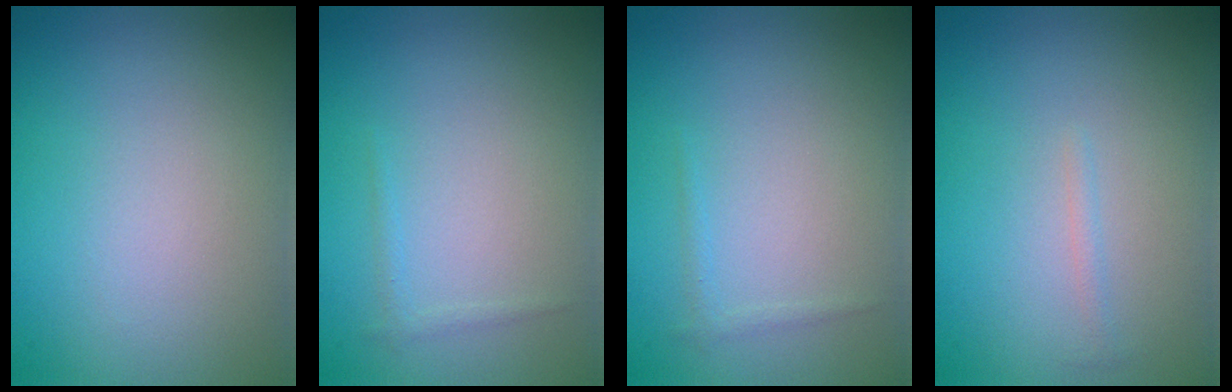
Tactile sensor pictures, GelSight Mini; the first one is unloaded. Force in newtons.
{"total": 0.6, "press": 0.6, "slide": 0.1}
{"total": 0.6, "press": 0.6, "slide": 0.1}
{"total": 0.6, "press": 0.6, "slide": 0.0}